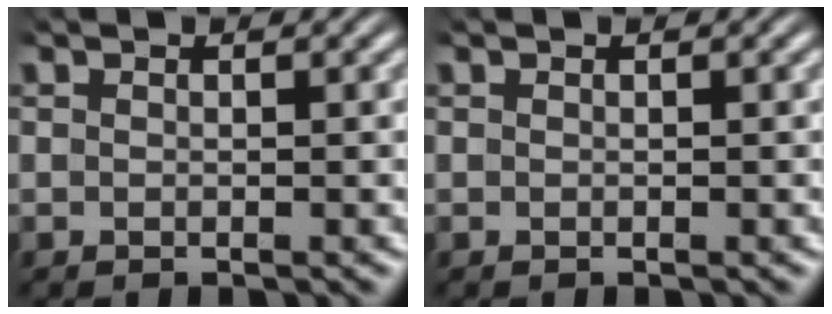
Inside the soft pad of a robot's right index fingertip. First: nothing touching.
{"total": 0.0}